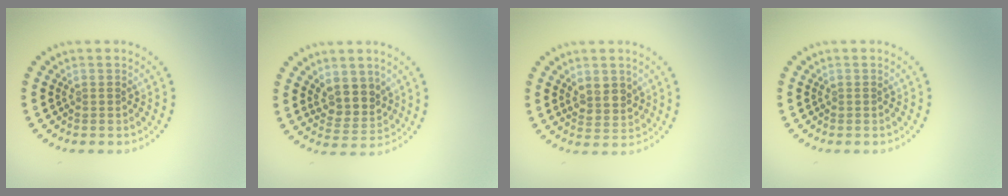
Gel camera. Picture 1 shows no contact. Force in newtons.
{"total": 3.3, "press": 2.9, "slide": 1.6}
{"total": 2.3, "press": 2.1, "slide": 0.9}
{"total": 0.0}